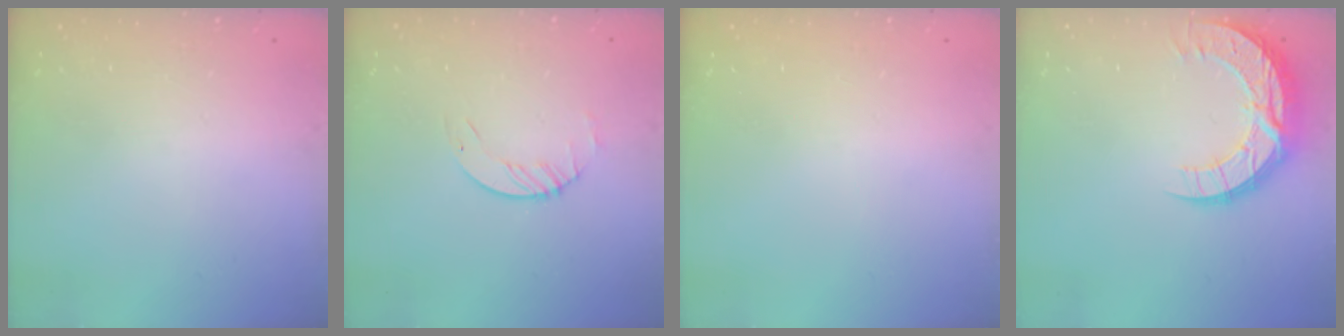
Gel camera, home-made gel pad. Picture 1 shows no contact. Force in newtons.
{"total": 1.7, "press": 1.7, "slide": 0.2}
{"total": 0.0}
{"total": 12.9, "press": 12.9, "slide": 1.1}